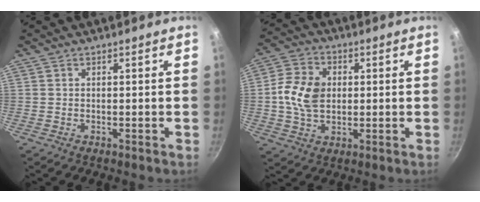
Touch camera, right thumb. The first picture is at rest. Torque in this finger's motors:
{"motor_torque": [0.07, 0.08, 0.03, -0.03, 0.15]}